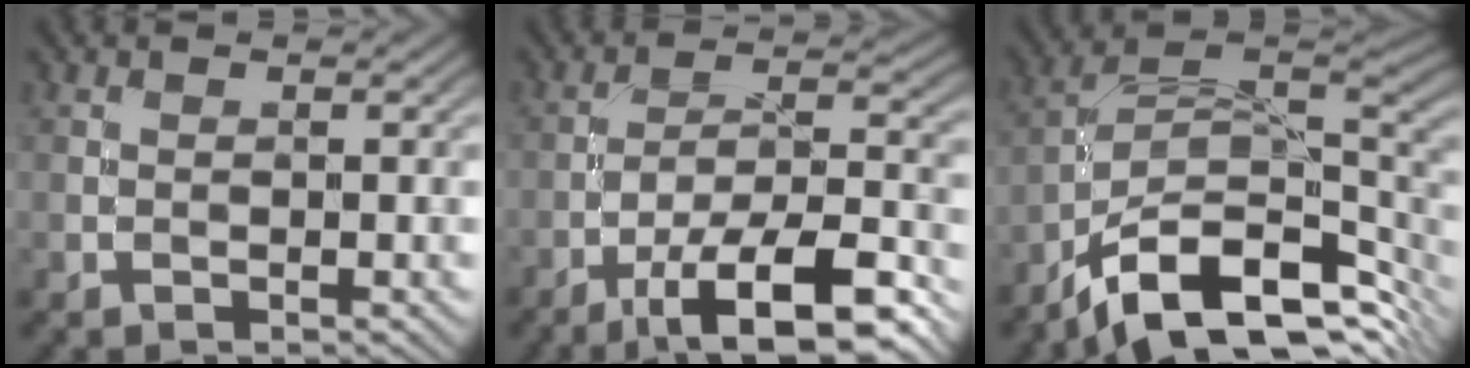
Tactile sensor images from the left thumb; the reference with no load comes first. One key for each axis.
{"total": 13.9, "fx": -9.1, "fy": 3.8, "fz": 9.8, "tx": -0.167, "ty": -0.003, "tz": -0.148}
{"total": 14.2, "fx": -7.3, "fy": 6.5, "fz": 10.3, "tx": -0.192, "ty": -0.006, "tz": -0.126}